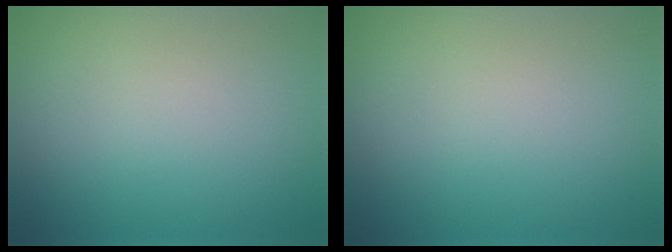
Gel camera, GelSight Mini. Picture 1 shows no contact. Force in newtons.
{"total": 0.0}